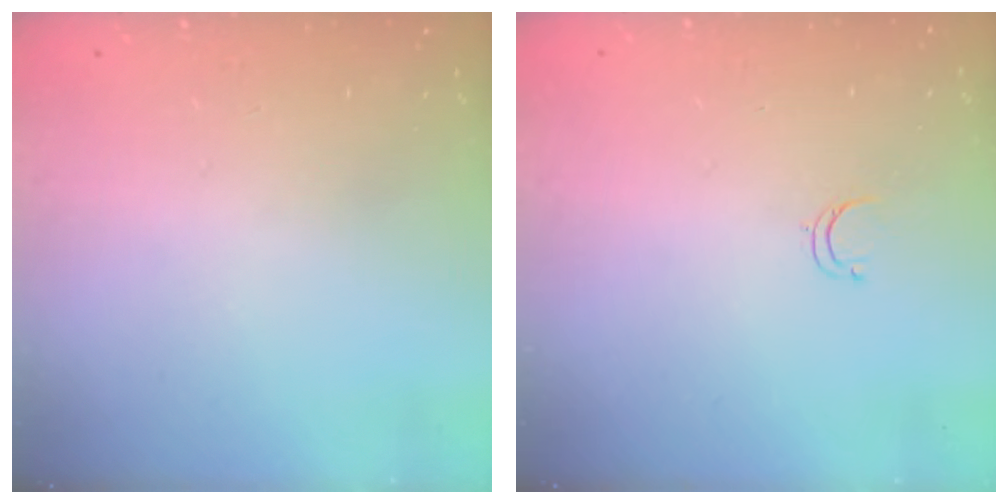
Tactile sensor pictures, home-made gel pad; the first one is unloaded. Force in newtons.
{"total": 3.1, "press": 3.1, "slide": 0.4}